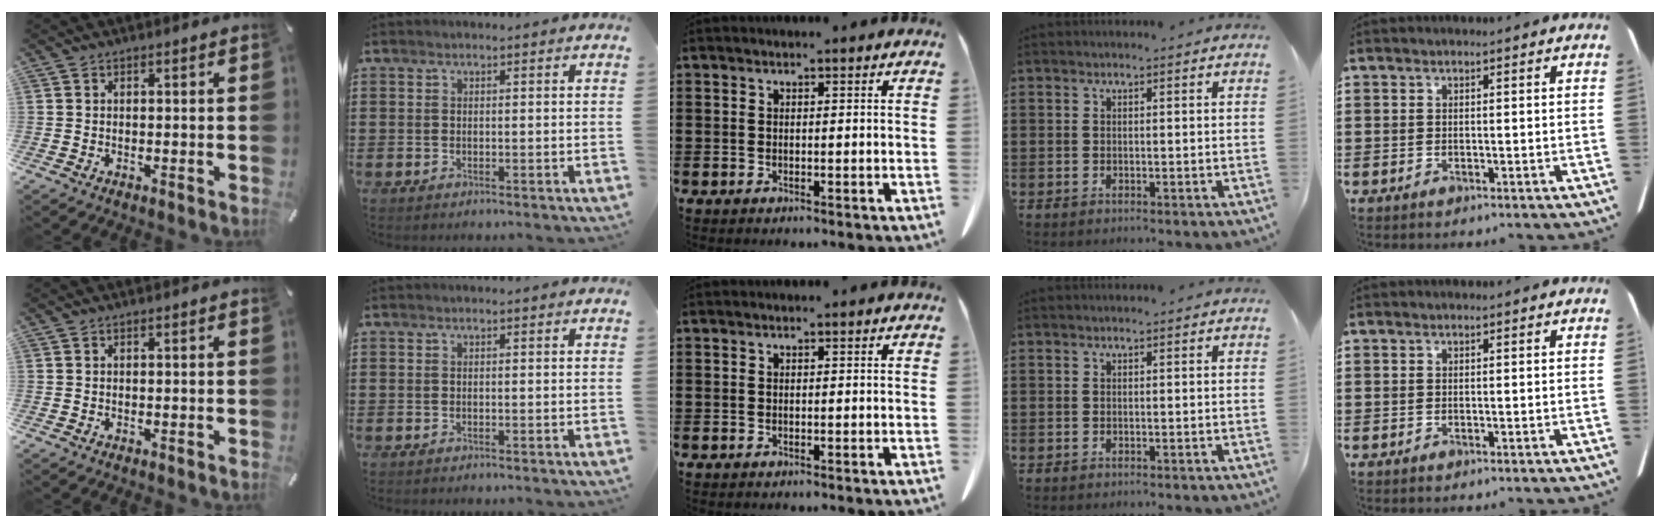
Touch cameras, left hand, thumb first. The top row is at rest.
{}